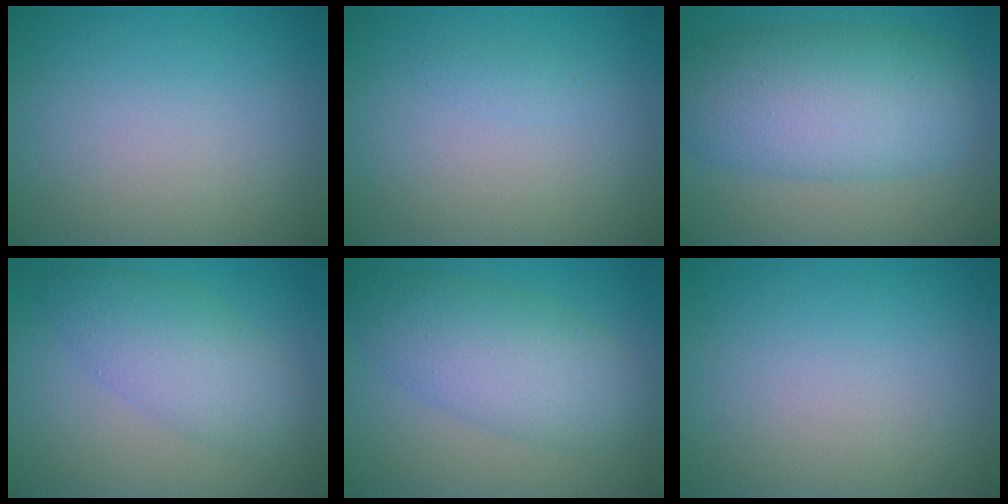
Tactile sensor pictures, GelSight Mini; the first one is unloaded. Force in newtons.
{"total": 0.6, "press": 0.6, "slide": 0.0}
{"total": 9.5, "press": 9.5, "slide": 0.2}
{"total": 4.9, "press": 4.9, "slide": 0.1}
{"total": 6.3, "press": 6.3, "slide": 0.1}
{"total": 0.0}